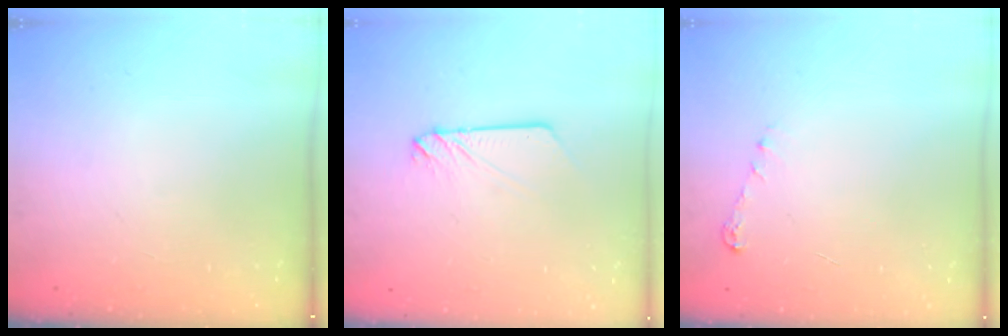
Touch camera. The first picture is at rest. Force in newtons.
{"total": 3.0, "press": 3.0, "slide": 0.2}
{"total": 4.0, "press": 3.9, "slide": 0.5}